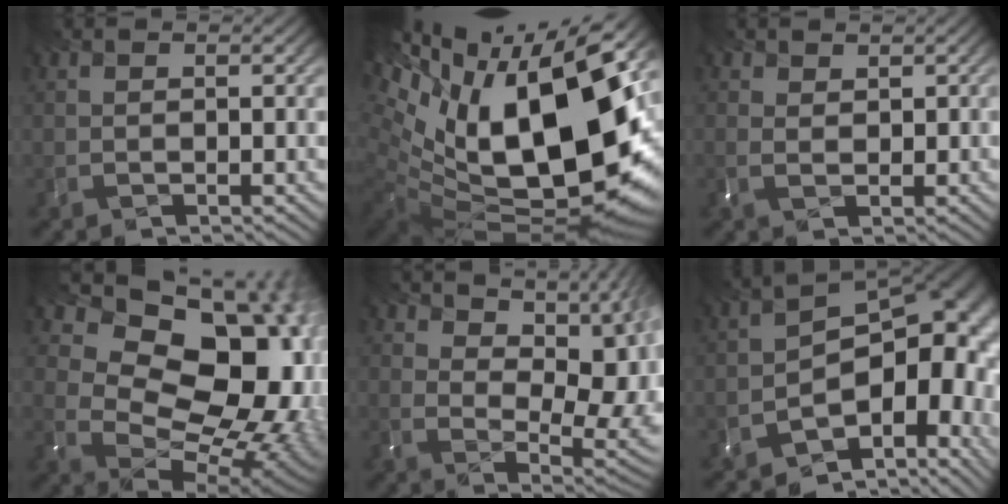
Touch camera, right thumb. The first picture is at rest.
{"total": 19.2, "force": [2.3, 10.8, 15.8], "torque": [-0.285, -0.026, 0.091]}
{"total": 1.1, "force": [0.5, -0.1, -1.0], "torque": [-0.004, -0.009, 0.039]}
{"total": 16.6, "force": [3.7, 11.7, 11.1], "torque": [-0.162, -0.001, 0.107]}
{"total": 14.0, "force": [6.6, 6.7, 10.4], "torque": [-0.162, 0.016, 0.131]}
{"total": 14.6, "force": [-5.3, 8.7, 10.5], "torque": [-0.149, -0.047, -0.045]}